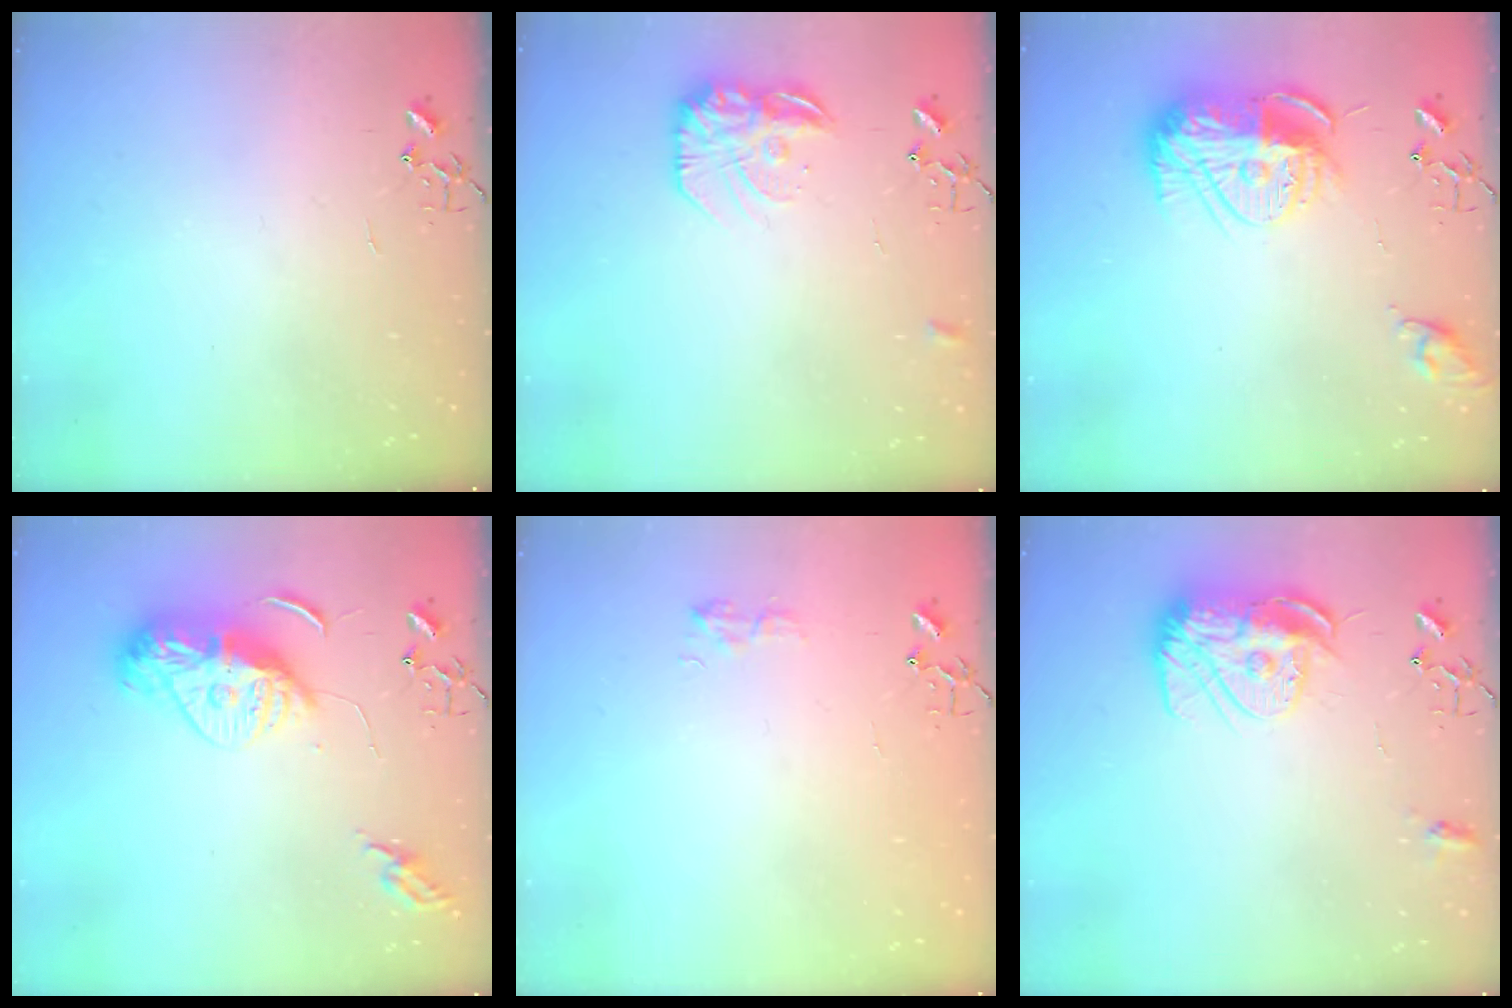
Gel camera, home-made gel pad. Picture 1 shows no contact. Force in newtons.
{"total": 14.0, "press": 14.0, "slide": 0.5}
{"total": 15.7, "press": 15.7, "slide": 1.4}
{"total": 12.7, "press": 12.7, "slide": 1.2}
{"total": 6.8, "press": 6.8, "slide": 0.7}
{"total": 13.9, "press": 13.8, "slide": 1.2}